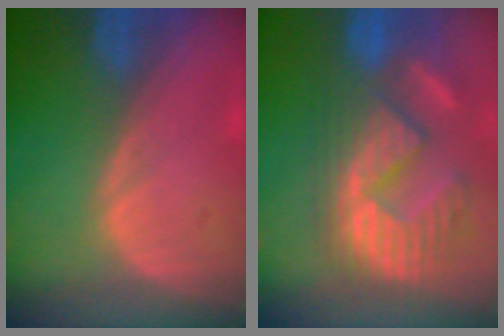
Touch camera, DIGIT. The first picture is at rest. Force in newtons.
{"total": 11.4, "press": 11.0, "slide": 3.3}